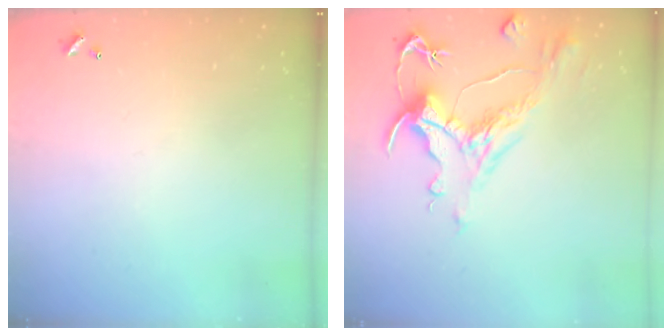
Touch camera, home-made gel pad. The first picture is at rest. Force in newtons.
{"total": 2.0, "press": 1.2, "slide": 1.6}